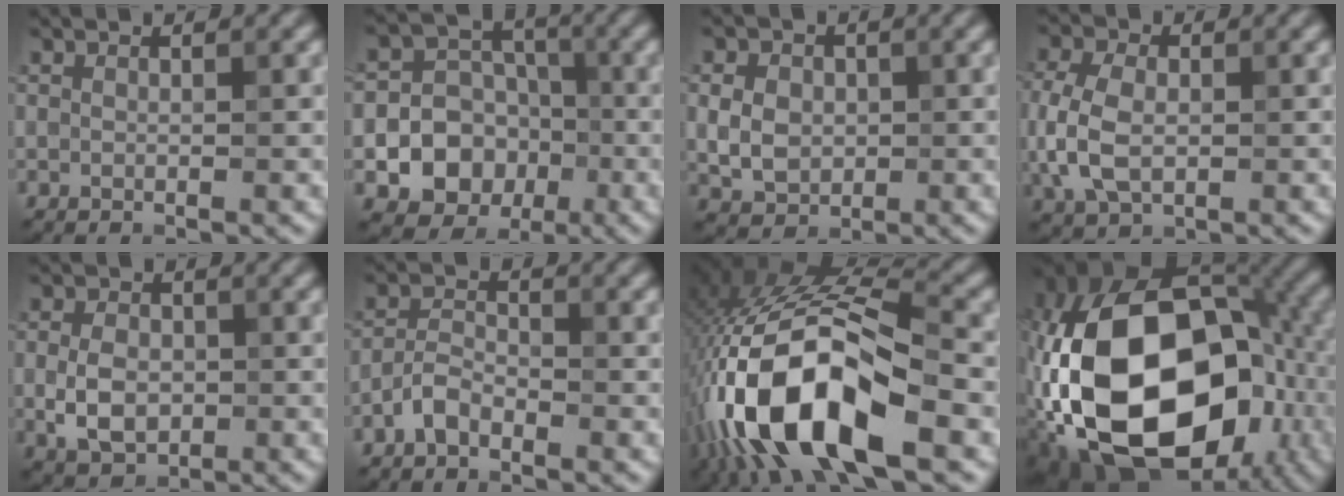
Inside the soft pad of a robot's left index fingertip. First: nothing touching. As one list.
[{"total": 10.7, "force": [-3.0, 9.7, 3.4], "torque": [-0.053, -0.010, -0.066]}, {"total": 4.7, "force": [0.5, 3.7, 2.8], "torque": [-0.053, 0.013, -0.005]}, {"total": 5.4, "force": [-0.3, 3.6, 4.0], "torque": [-0.101, 0.002, -0.006]}, {"total": 3.9, "force": [-0.6, 2.6, 2.8], "torque": [-0.057, 0.000, -0.011]}, {"total": 2.1, "force": [-1.6, 0.7, 1.1], "torque": [-0.025, 0.013, -0.035]}, {"total": 14.3, "force": [-5.8, 5.5, 11.8], "torque": [-0.239, 0.009, -0.105]}, {"total": 19.8, "force": [-3.7, 12.6, 14.8], "torque": [-0.304, -0.003, -0.060]}]